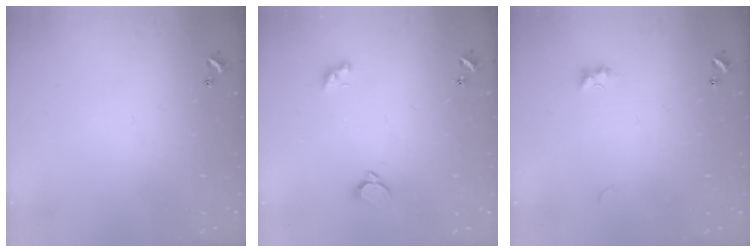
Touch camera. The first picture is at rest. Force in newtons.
{"total": 1.8, "press": 1.6, "slide": 0.8}
{"total": 1.4, "press": 1.3, "slide": 0.5}